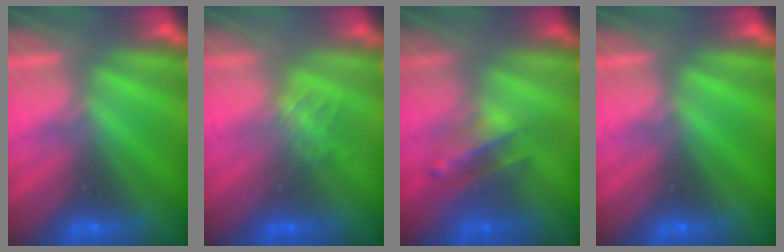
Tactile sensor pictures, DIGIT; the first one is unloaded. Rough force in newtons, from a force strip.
{"total": 1.3}
{"total": 2.3}
{"total": 0.0}